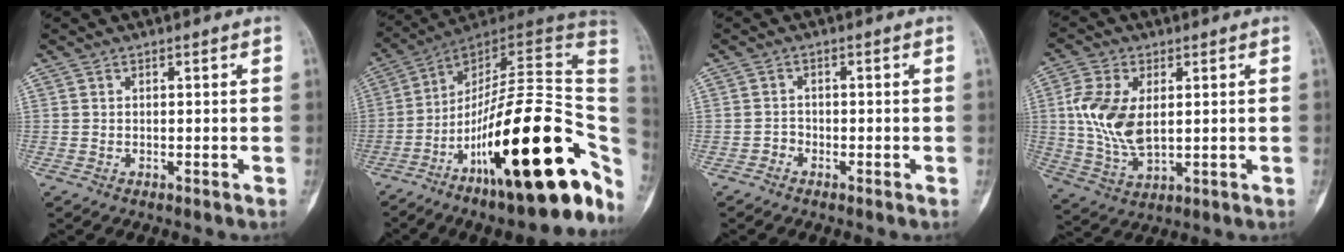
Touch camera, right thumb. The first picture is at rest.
{"total": 31.5, "force": [-10.4, 9.8, 28.1], "torque": [-0.350, 0.054, -0.160]}
{"total": 1.3, "force": [-0.9, 0.9, 0.2], "torque": [0.002, 0.005, -0.023]}
{"total": 11.7, "force": [1.6, 6.6, 9.5], "torque": [-0.195, -0.007, 0.036]}